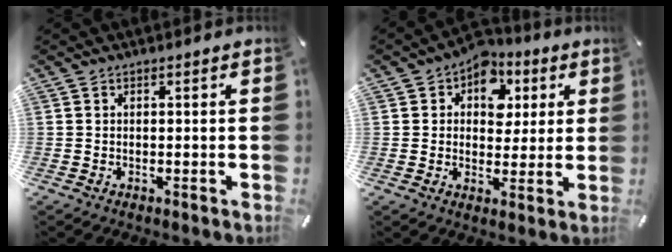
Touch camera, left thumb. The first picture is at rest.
{"total": 8.6, "force": [3.3, 7.0, 3.8], "torque": [-0.053, -0.024, 0.055]}